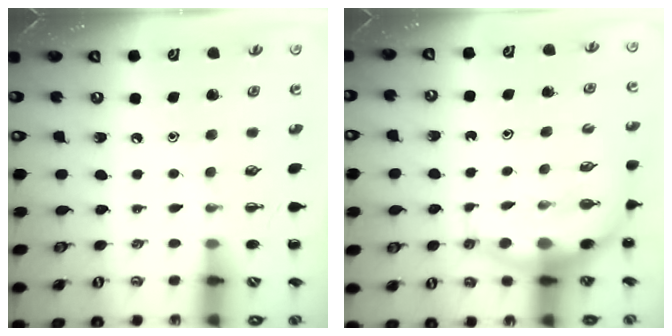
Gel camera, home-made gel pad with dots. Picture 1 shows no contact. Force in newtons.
{"total": 7.0, "press": 6.8, "slide": 1.6}